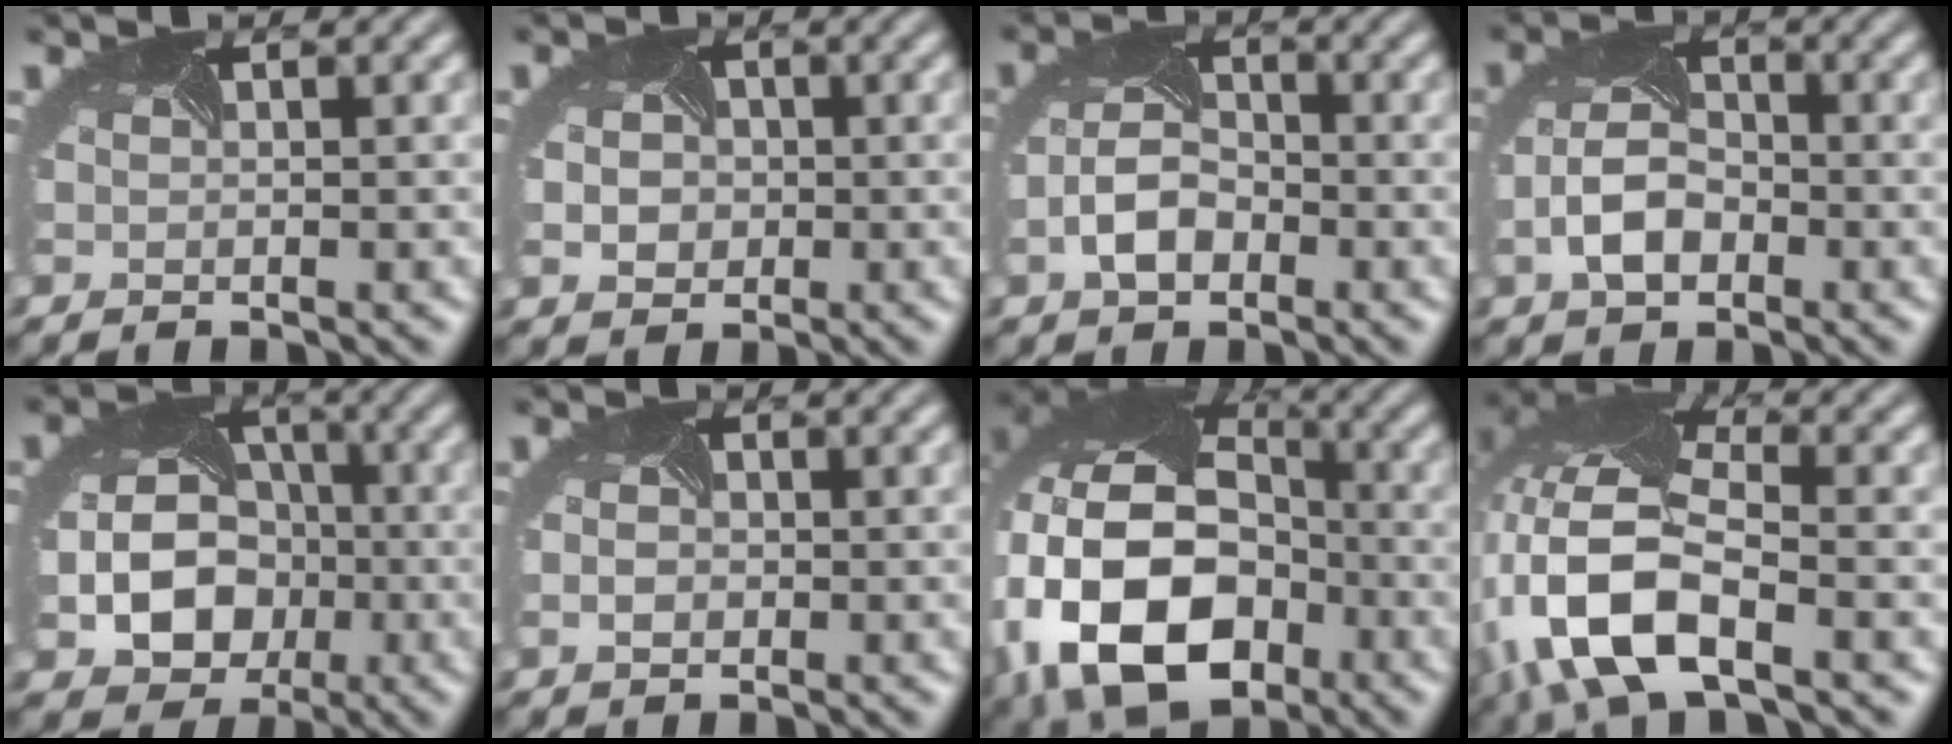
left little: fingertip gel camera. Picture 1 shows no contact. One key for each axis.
{"total": 5.4, "fx": 0.3, "fy": 4.2, "fz": 3.3, "tx": -0.046, "ty": 0.009, "tz": -0.011}
{"total": 3.6, "fx": -1.4, "fy": 2.2, "fz": 2.4, "tx": -0.058, "ty": -0.004, "tz": -0.031}
{"total": 4.1, "fx": -1.4, "fy": 2.6, "fz": 2.9, "tx": -0.071, "ty": -0.005, "tz": -0.029}
{"total": 8.6, "fx": -2.0, "fy": 6.9, "fz": 4.7, "tx": -0.071, "ty": -0.030, "tz": -0.041}
{"total": 1.6, "fx": -0.2, "fy": 1.2, "fz": 1.1, "tx": -0.018, "ty": -0.001, "tz": -0.006}
{"total": 18.6, "fx": -4.7, "fy": 13.3, "fz": 12.1, "tx": -0.262, "ty": -0.018, "tz": -0.080}
{"total": 12.0, "fx": -4.0, "fy": 5.6, "fz": 9.8, "tx": -0.222, "ty": 0.003, "tz": -0.080}